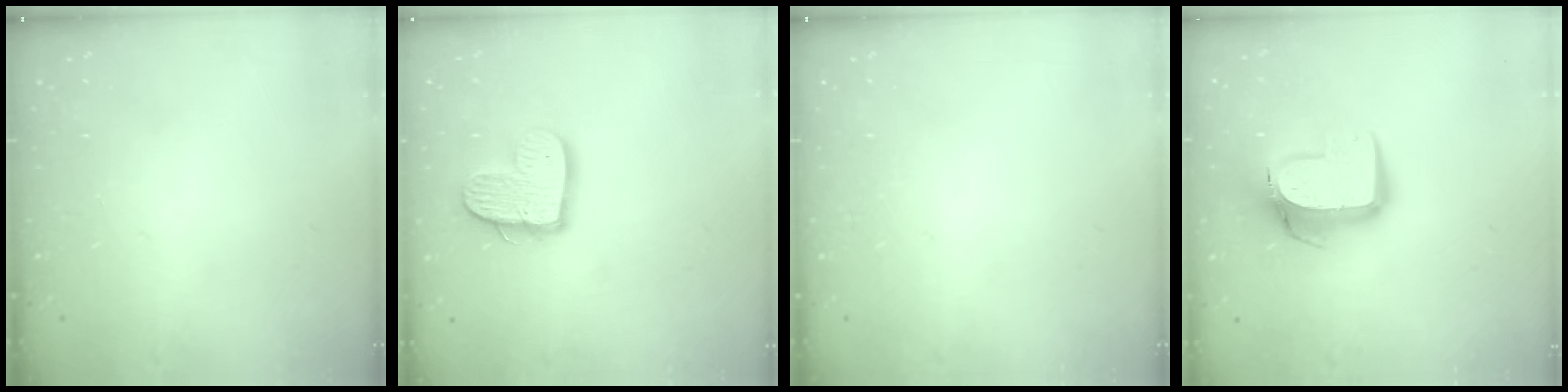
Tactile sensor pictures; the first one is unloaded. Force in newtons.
{"total": 12.5, "press": 12.4, "slide": 1.1}
{"total": 0.0}
{"total": 13.5, "press": 13.4, "slide": 1.3}